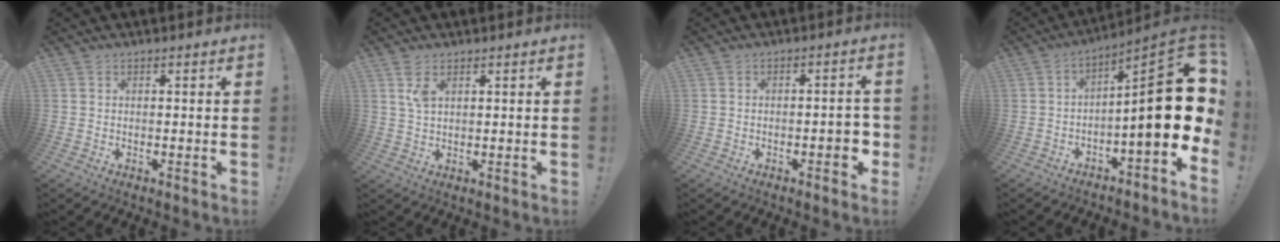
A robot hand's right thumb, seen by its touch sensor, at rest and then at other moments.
{"total": 4.0, "force": [1.9, 1.8, 3.1], "torque": [-0.053, -0.005, 0.032]}
{"total": 4.9, "force": [-1.7, 1.6, 4.3], "torque": [-0.049, 0.005, -0.027]}
{"total": 19.4, "force": [-0.7, 4.3, 19.0], "torque": [-0.277, 0.003, -0.013]}